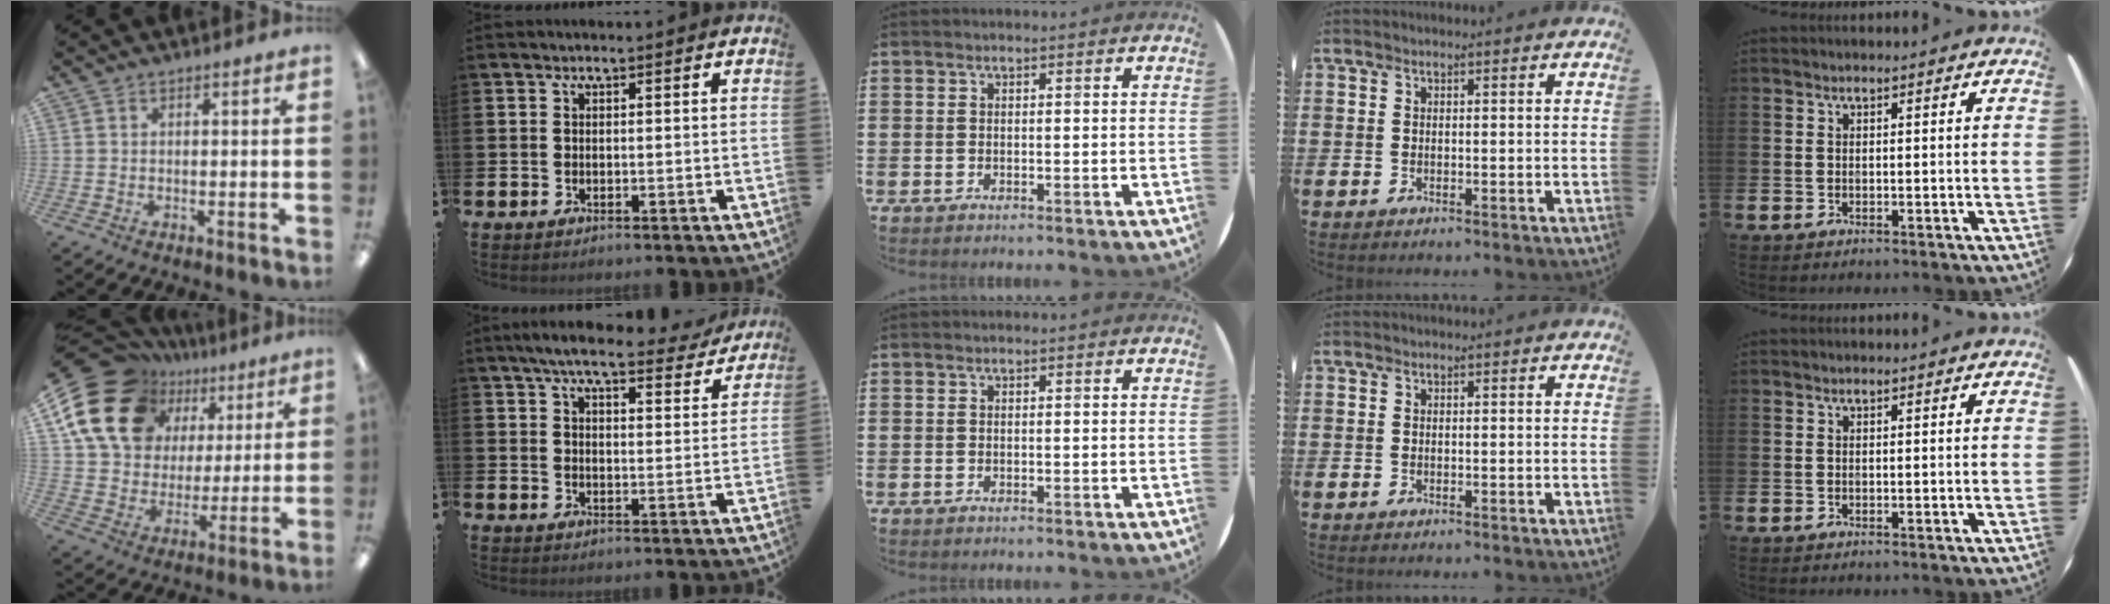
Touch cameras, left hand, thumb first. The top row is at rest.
{"thumb": {"total": 21.3, "force": [10.4, 15.9, 9.7], "torque": [-0.180, -0.049, 0.206]}, "index": {"total": 7.1, "force": [6.4, 1.2, 2.9], "torque": [-0.063, -0.028, 0.110]}}